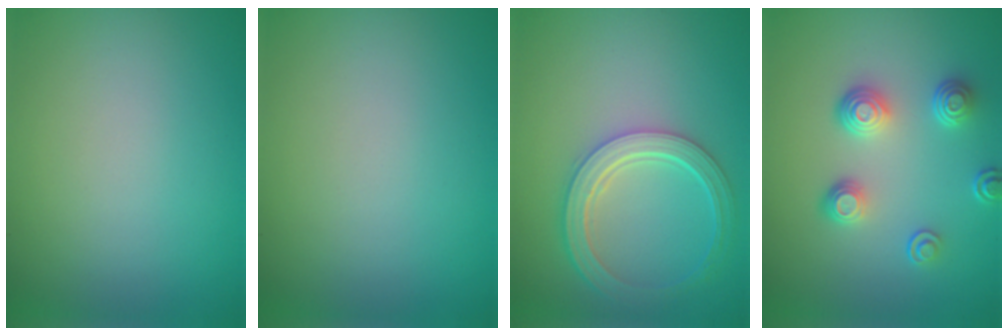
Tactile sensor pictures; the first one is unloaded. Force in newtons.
{"total": 0.0}
{"total": 4.9, "press": 3.8, "slide": 3.0}
{"total": 3.7, "press": 2.9, "slide": 2.3}